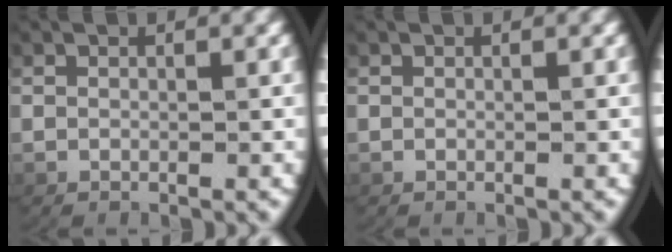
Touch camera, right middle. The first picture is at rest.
{"total": 0.0}